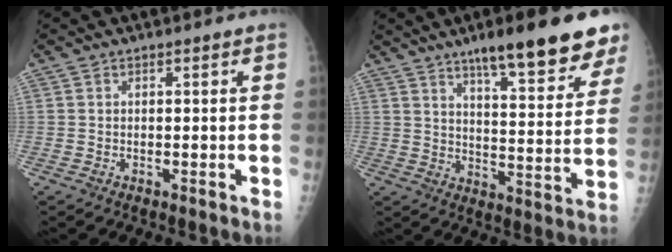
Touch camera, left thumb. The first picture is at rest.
{"total": 18.1, "force": [12.4, 3.8, 12.6], "torque": [-0.142, -0.060, 0.180]}